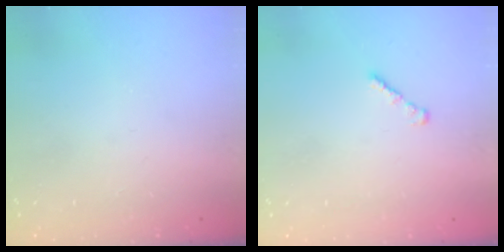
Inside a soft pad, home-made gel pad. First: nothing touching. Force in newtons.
{"total": 1.6, "press": 1.5, "slide": 0.5}